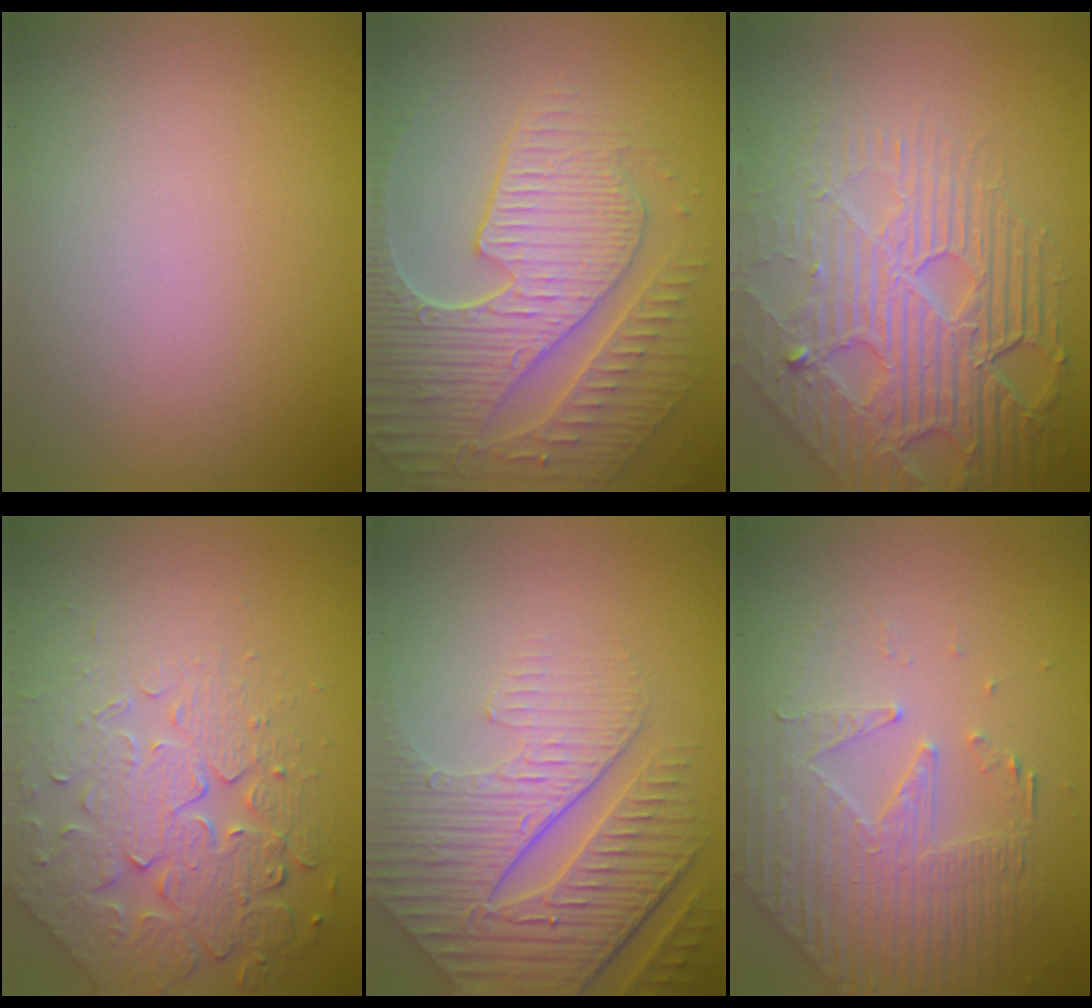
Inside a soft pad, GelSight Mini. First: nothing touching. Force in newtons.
{"total": 9.1, "press": 6.5, "slide": 6.4}
{"total": 7.8, "press": 5.9, "slide": 5.1}
{"total": 5.5, "press": 5.0, "slide": 2.1}
{"total": 8.3, "press": 5.9, "slide": 5.8}
{"total": 4.9, "press": 3.7, "slide": 3.2}